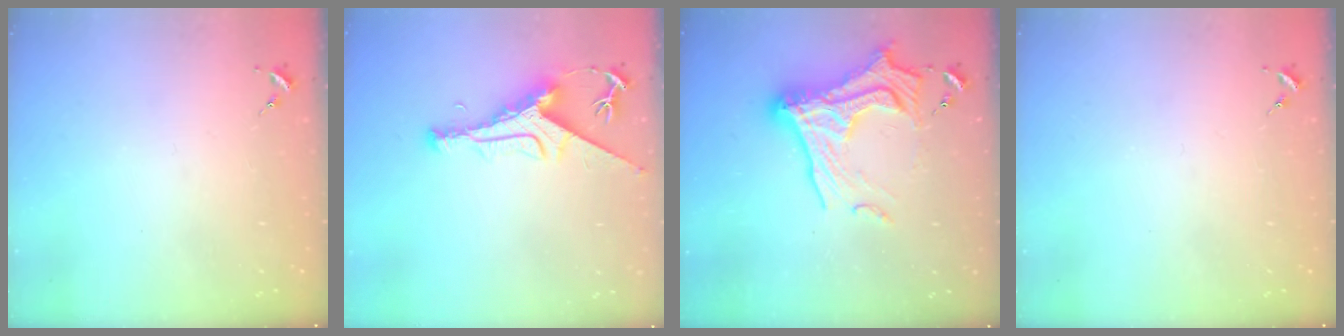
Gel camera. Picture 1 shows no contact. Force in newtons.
{"total": 8.8, "press": 8.7, "slide": 1.0}
{"total": 22.2, "press": 22.1, "slide": 2.7}
{"total": 0.0}